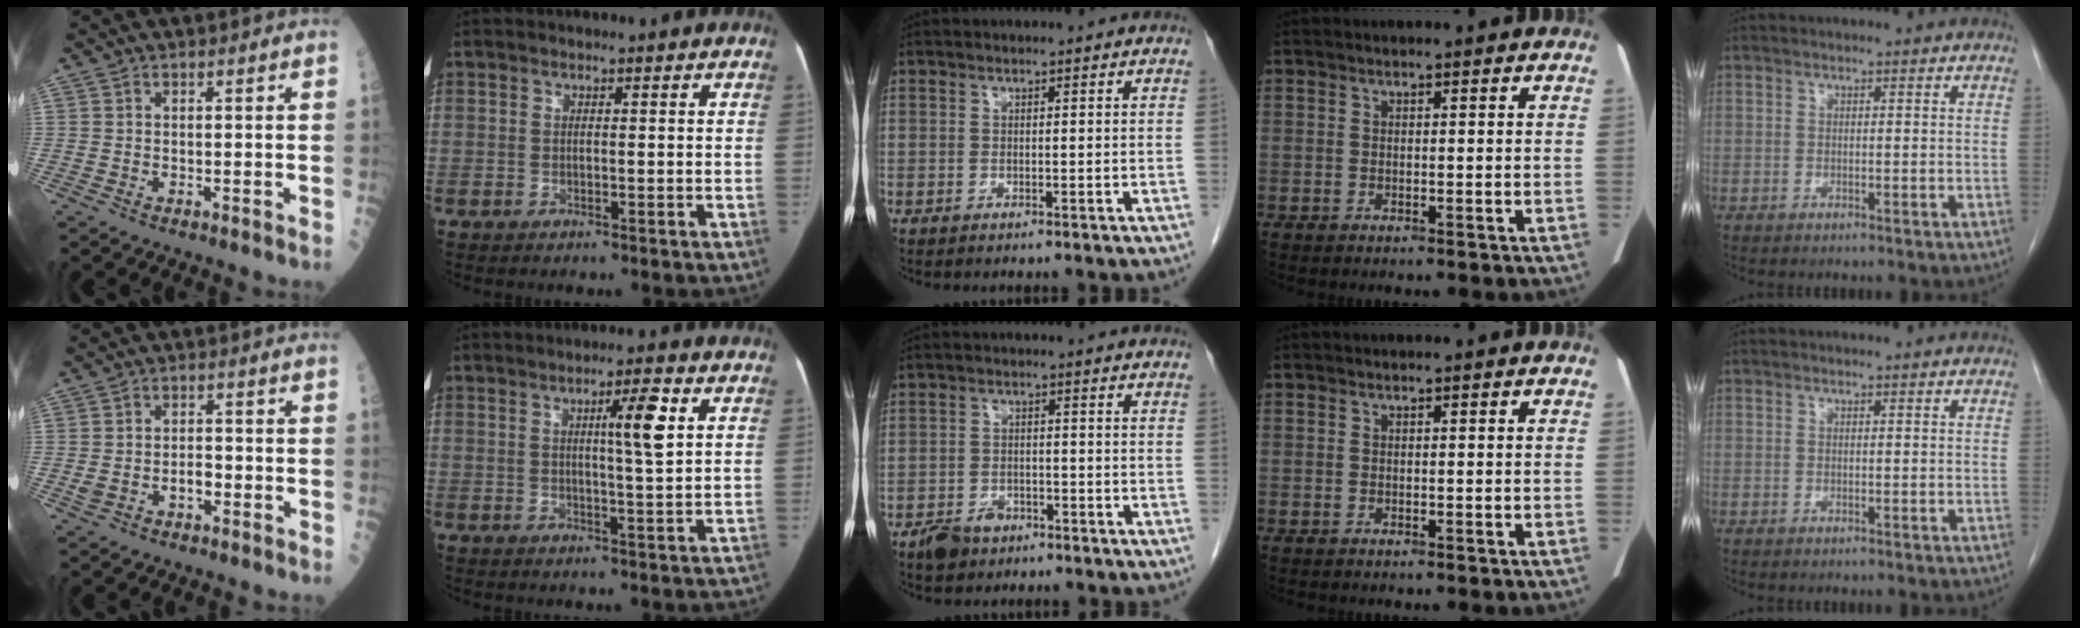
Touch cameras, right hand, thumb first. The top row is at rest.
{"thumb": {"total": 4.5, "force": [-1.3, 3.0, 3.2], "torque": [-0.047, 0.022, -0.015]}, "index": {"total": 5.8, "force": [1.9, -0.1, 5.4], "torque": [-0.080, 0.002, 0.028]}, "middle": {"total": 4.0, "force": [-2.8, 2.5, 1.4], "torque": [-0.028, 0.003, -0.040]}}